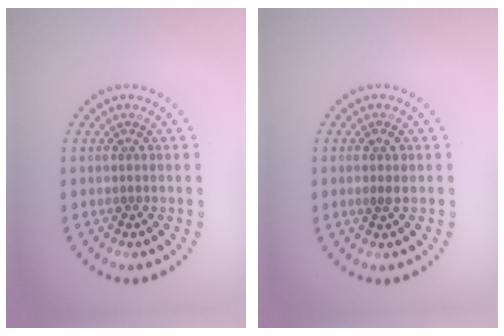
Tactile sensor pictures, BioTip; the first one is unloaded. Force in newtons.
{"total": 1.1, "press": 1.0, "slide": 0.2}